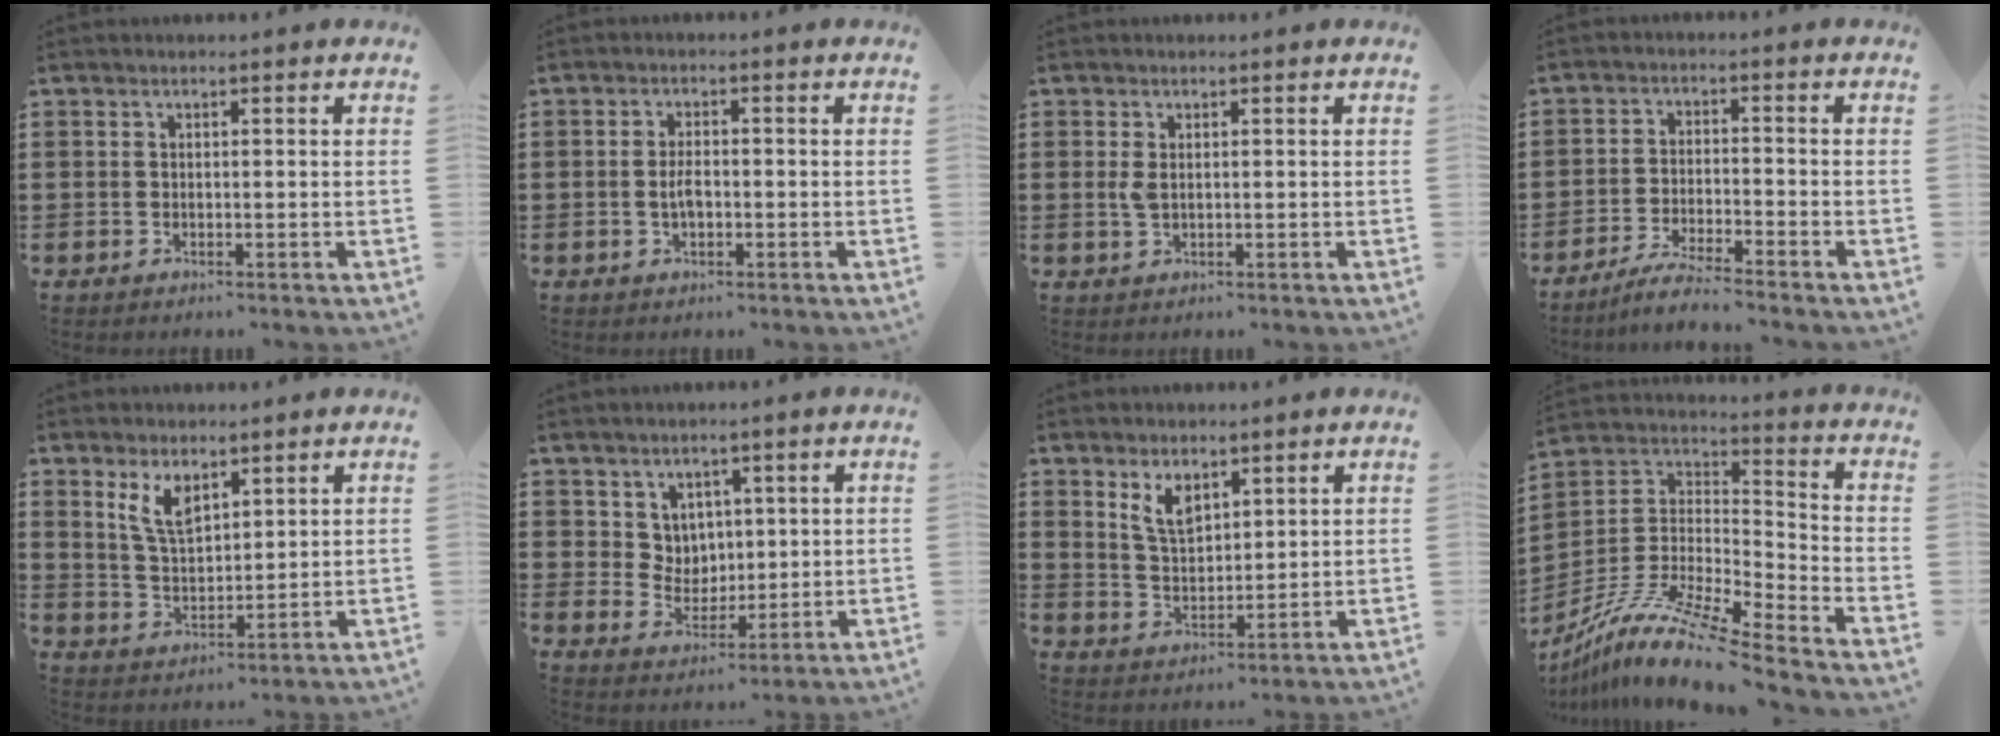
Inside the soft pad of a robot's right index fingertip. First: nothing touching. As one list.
[{"total": 2.9, "force": [-0.4, 1.3, 2.5], "torque": [-0.048, 0.003, -0.008]}, {"total": 1.9, "force": [0.4, 0.9, 1.6], "torque": [-0.043, 0.002, 0.004]}, {"total": 4.3, "force": [-4.0, -0.3, 1.4], "torque": [-0.040, -0.009, -0.082]}, {"total": 6.0, "force": [3.6, 2.5, 4.0], "torque": [-0.088, -0.002, 0.066]}, {"total": 4.8, "force": [2.8, 3.8, 0.6], "torque": [-0.034, 0.004, 0.053]}, {"total": 5.1, "force": [3.3, 2.4, 3.1], "torque": [-0.070, 0.000, 0.059]}, {"total": 11.4, "force": [-9.5, 0.6, 6.4], "torque": [-0.134, 0.000, -0.192]}]